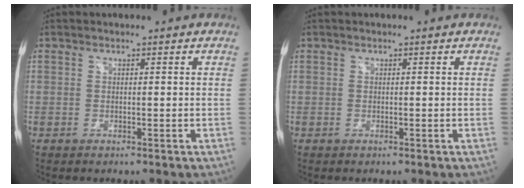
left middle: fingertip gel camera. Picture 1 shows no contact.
{"total": 0.0}